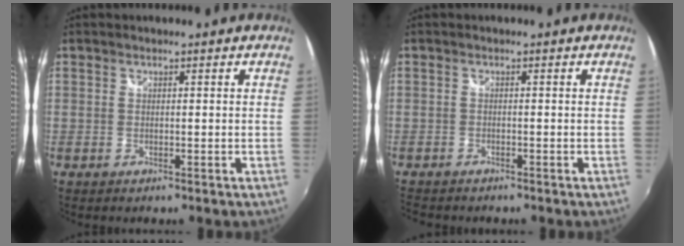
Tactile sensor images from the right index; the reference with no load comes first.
{"total": 2.7, "force": [-2.5, 1.0, 0.6], "torque": [-0.023, -0.011, -0.045]}